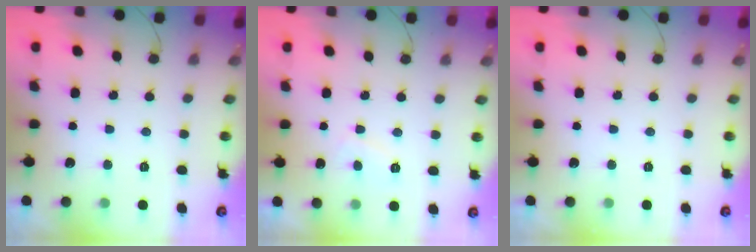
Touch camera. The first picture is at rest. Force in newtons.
{"total": 2.2, "press": 2.0, "slide": 0.8}
{"total": 0.0}